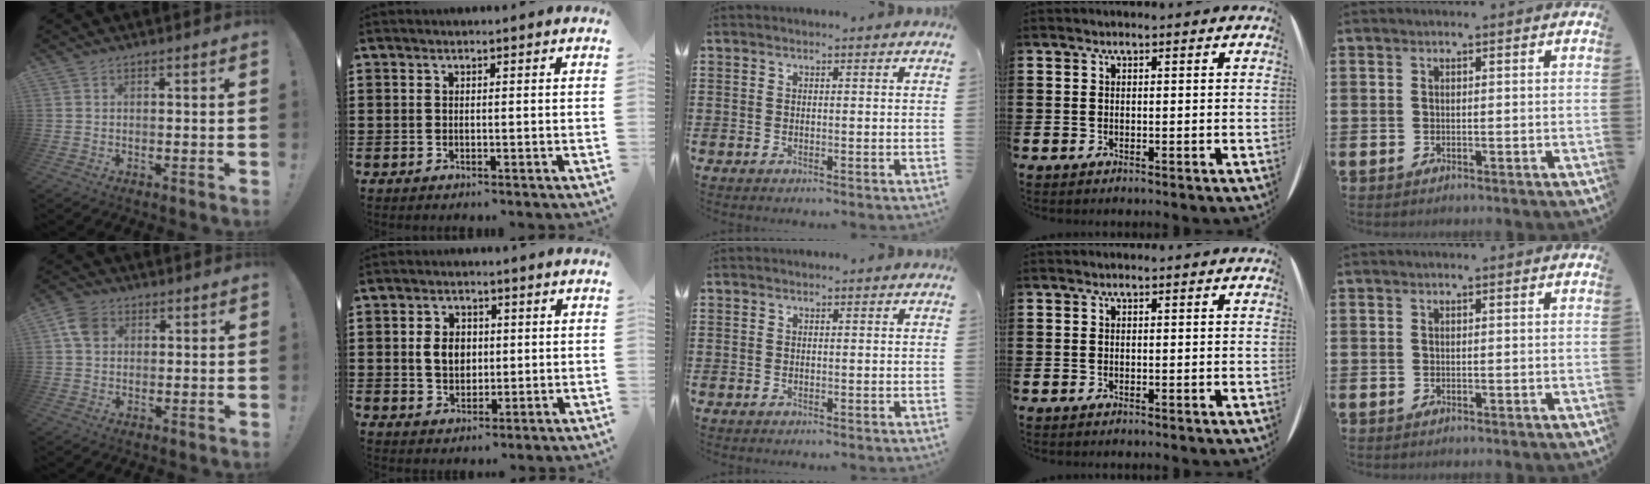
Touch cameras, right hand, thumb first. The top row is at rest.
{"thumb": {"total": 6.3, "force": [1.9, 4.9, 3.4], "torque": [-0.064, 0.010, 0.040]}, "index": {"total": 4.7, "force": [0.3, 3.5, 3.1], "torque": [-0.069, 0.008, -0.001]}}